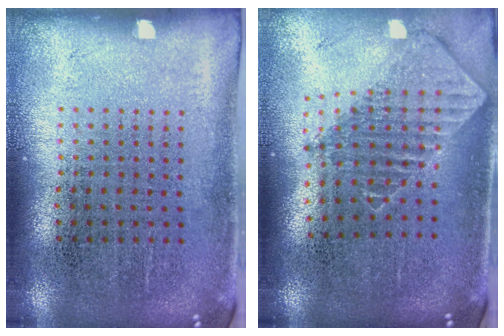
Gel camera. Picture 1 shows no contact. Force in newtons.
{"total": 2.1, "press": 1.6, "slide": 1.3}